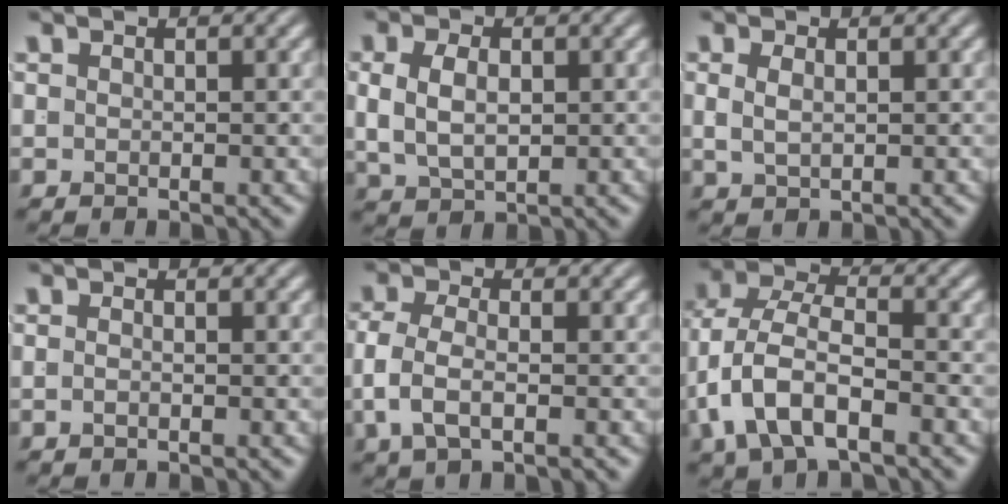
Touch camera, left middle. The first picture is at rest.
{"total": 4.8, "force": [0.4, 3.6, 3.2], "torque": [-0.063, -0.004, 0.014]}
{"total": 1.1, "force": [0.4, -0.1, 1.0], "torque": [-0.016, -0.007, 0.018]}
{"total": 0.8, "force": [-0.5, -0.4, 0.5], "torque": [-0.005, 0.001, -0.010]}
{"total": 3.6, "force": [-0.9, 1.6, 3.1], "torque": [-0.075, -0.018, -0.003]}
{"total": 7.0, "force": [-1.0, 4.9, 4.9], "torque": [-0.124, -0.027, -0.008]}